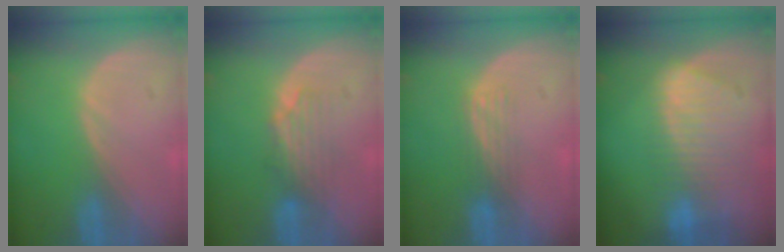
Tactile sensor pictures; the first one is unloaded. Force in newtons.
{"total": 3.9, "press": 3.7, "slide": 1.0}
{"total": 2.9, "press": 2.7, "slide": 1.2}
{"total": 9.4, "press": 8.2, "slide": 4.7}